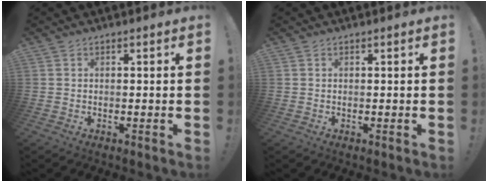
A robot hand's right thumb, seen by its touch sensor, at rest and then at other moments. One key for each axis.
{"total": 0.0}